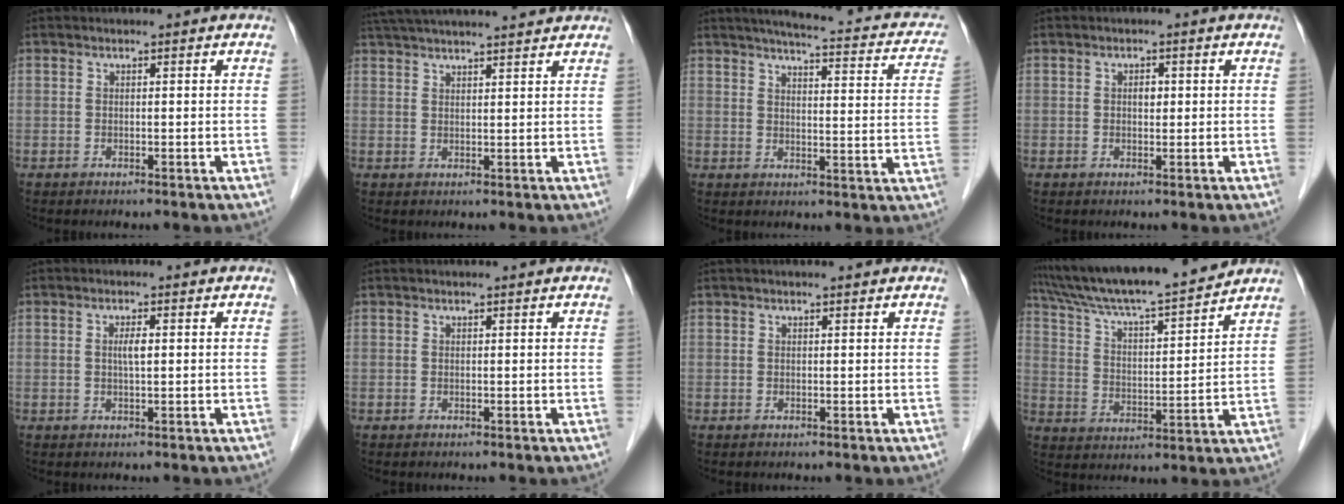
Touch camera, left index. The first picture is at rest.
{"total": 15.4, "force": [14.0, 1.1, 6.3], "torque": [-0.112, 0.043, 0.207]}
{"total": 17.0, "force": [13.7, 3.8, 9.3], "torque": [-0.109, 0.007, 0.146]}
{"total": 1.3, "force": [0.0, 0.8, 1.0], "torque": [-0.015, -0.002, -0.001]}
{"total": 1.7, "force": [0.0, 0.2, 1.7], "torque": [-0.032, -0.002, 0.001]}
{"total": 1.2, "force": [1.1, 0.0, 0.6], "torque": [-0.006, 0.014, 0.016]}
{"total": 2.3, "force": [2.0, 0.1, 1.2], "torque": [-0.011, 0.021, 0.029]}
{"total": 17.2, "force": [15.6, 0.2, 7.3], "torque": [-0.131, 0.006, 0.257]}